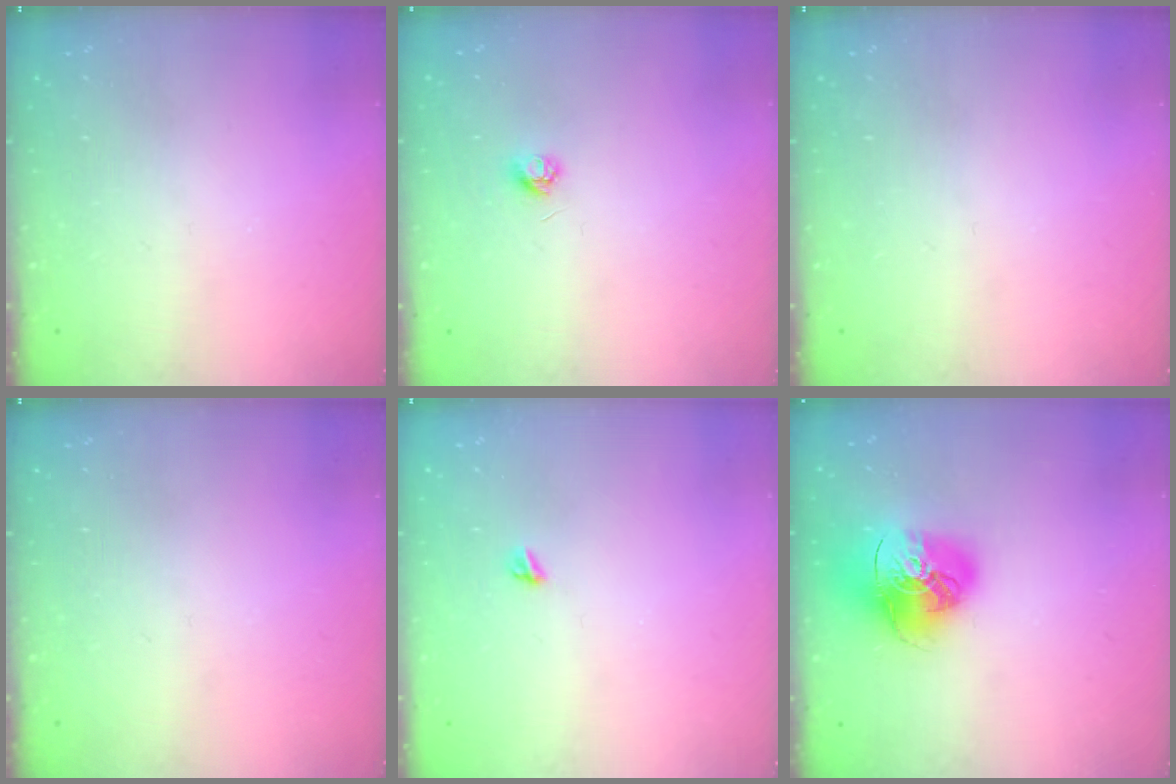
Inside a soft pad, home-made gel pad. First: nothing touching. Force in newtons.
{"total": 3.2, "press": 3.2, "slide": 0.4}
{"total": 0.0}
{"total": 0.0}
{"total": 3.9, "press": 3.8, "slide": 0.5}
{"total": 16.2, "press": 16.1, "slide": 1.7}